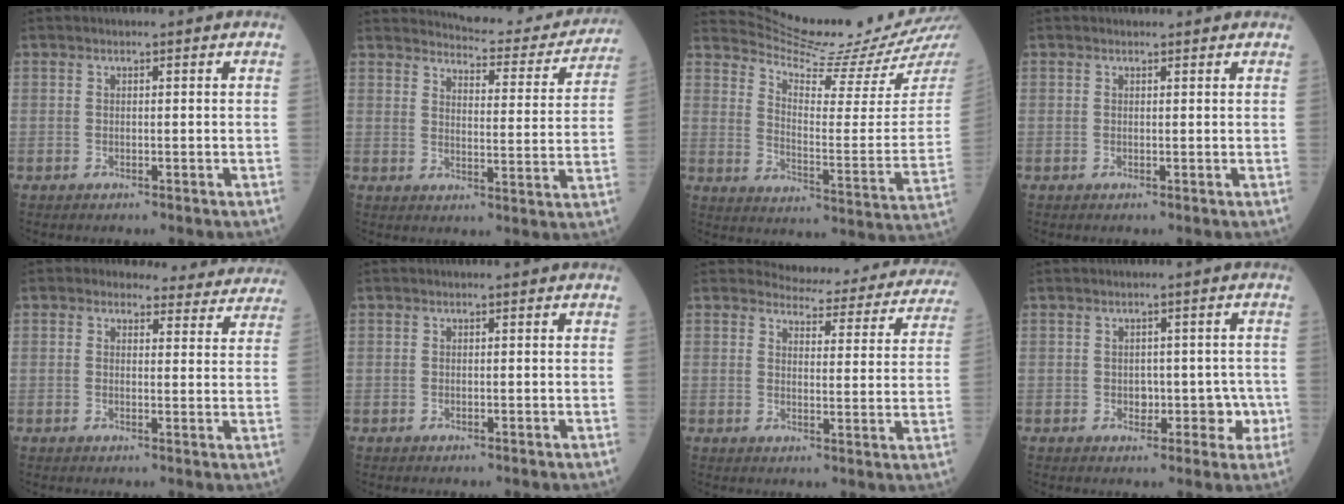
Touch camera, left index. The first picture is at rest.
{"total": 17.3, "force": [16.5, 3.4, 4.0], "torque": [-0.036, -0.043, 0.185]}
{"total": 17.3, "force": [16.5, -1.1, 5.0], "torque": [-0.093, -0.094, 0.231]}
{"total": 1.8, "force": [1.6, 0.4, 0.5], "torque": [-0.013, 0.017, 0.020]}
{"total": 10.0, "force": [9.3, 3.6, 0.8], "torque": [0.027, 0.005, 0.081]}
{"total": 0.0}
{"total": 16.8, "force": [16.1, 3.8, 2.6], "torque": [-0.005, -0.051, 0.163]}
{"total": 4.4, "force": [-1.0, 3.3, 2.7], "torque": [-0.021, 0.022, -0.007]}